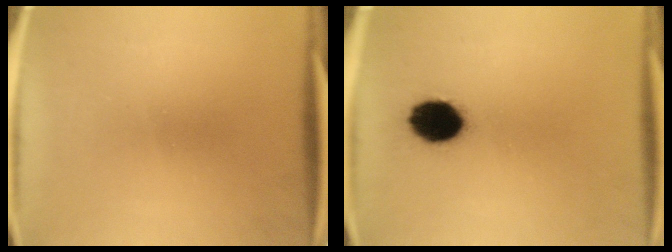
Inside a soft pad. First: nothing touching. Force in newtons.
{"total": 10.0}